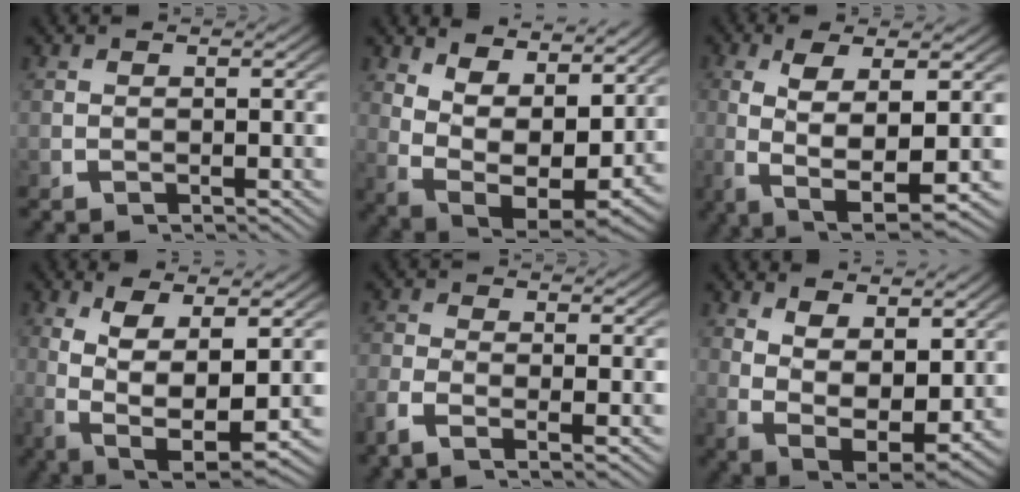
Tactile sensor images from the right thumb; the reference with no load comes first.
{"total": 10.9, "force": [0.5, 7.1, 8.3], "torque": [-0.171, -0.056, 0.028]}
{"total": 8.7, "force": [-1.4, 4.0, 7.6], "torque": [-0.170, -0.034, 0.001]}
{"total": 9.4, "force": [-1.1, 5.4, 7.7], "torque": [-0.177, -0.051, 0.012]}
{"total": 2.5, "force": [-1.0, 0.7, 2.2], "torque": [-0.054, -0.006, -0.022]}
{"total": 9.0, "force": [-0.4, 6.2, 6.4], "torque": [-0.142, -0.053, 0.014]}